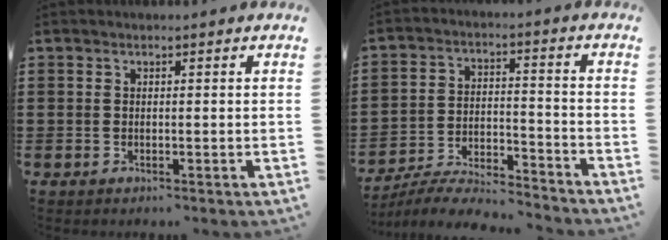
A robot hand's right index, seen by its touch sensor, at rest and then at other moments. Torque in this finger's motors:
{"motor_torque": [0.06, 0.26, -0.23, -0.09]}